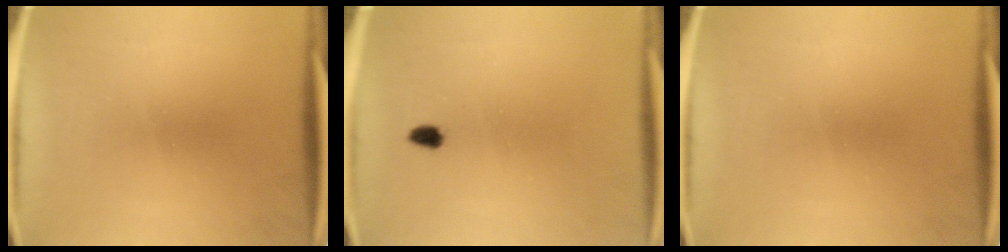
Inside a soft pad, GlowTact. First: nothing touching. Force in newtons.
{"total": 1.4}
{"total": 0.0}